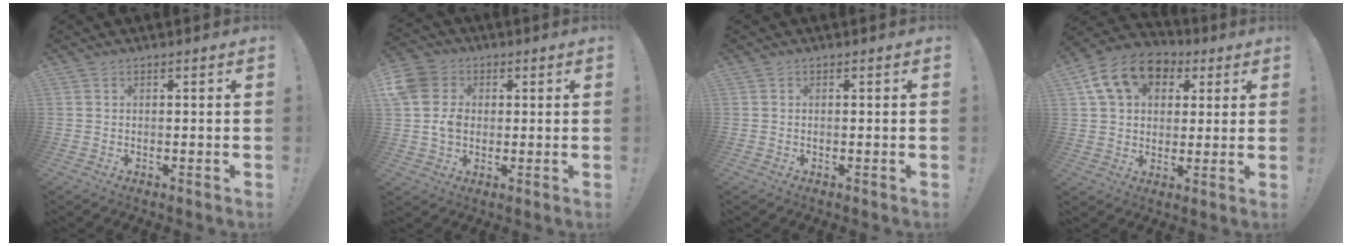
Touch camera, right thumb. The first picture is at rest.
{"total": 9.8, "force": [0.7, 8.6, 4.8], "torque": [-0.091, 0.000, 0.015]}
{"total": 0.0}
{"total": 15.3, "force": [6.2, 11.3, 8.3], "torque": [-0.119, -0.014, 0.118]}